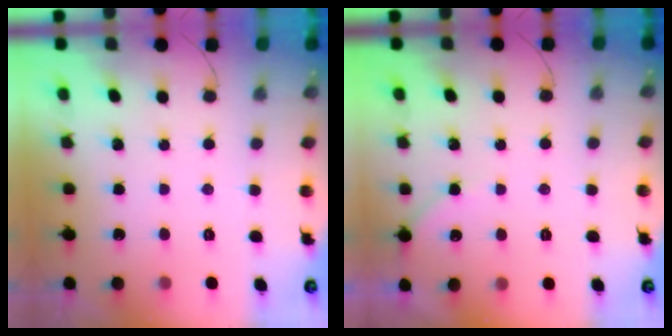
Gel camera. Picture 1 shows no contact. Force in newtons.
{"total": 3.8, "press": 3.7, "slide": 0.6}